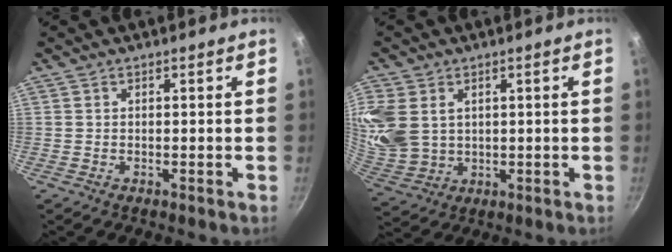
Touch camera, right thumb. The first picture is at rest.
{"total": 13.8, "force": [3.6, 10.7, 8.0], "torque": [-0.177, -0.009, 0.087]}